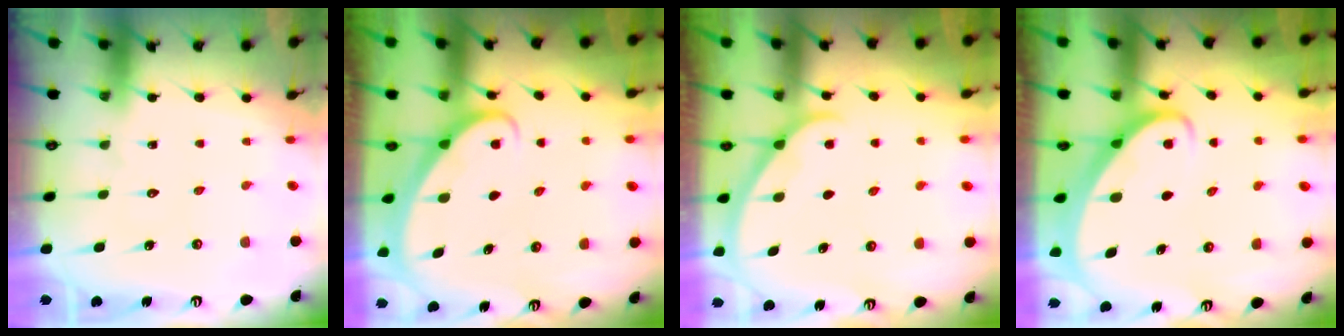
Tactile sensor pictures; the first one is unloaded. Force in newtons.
{"total": 2.3, "press": 2.3, "slide": 0.1}
{"total": 2.0, "press": 2.0, "slide": 0.2}
{"total": 2.6, "press": 2.6, "slide": 0.3}